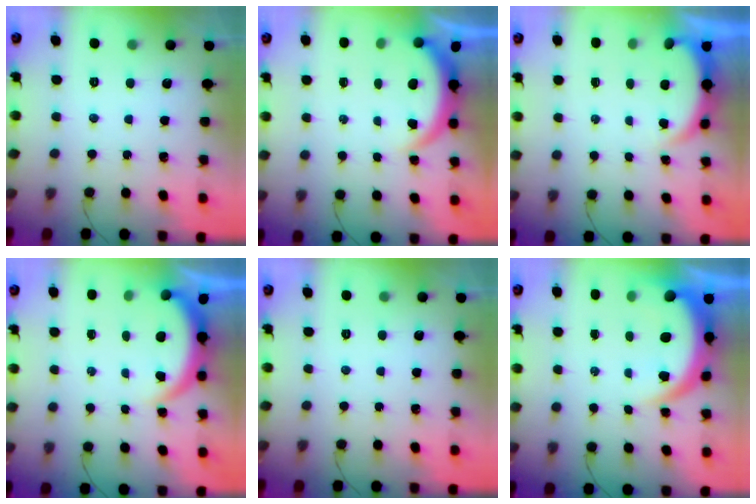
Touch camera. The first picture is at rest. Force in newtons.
{"total": 3.9, "press": 3.9, "slide": 0.2}
{"total": 2.8, "press": 2.7, "slide": 0.6}
{"total": 3.7, "press": 3.7, "slide": 0.1}
{"total": 0.0}
{"total": 8.6, "press": 8.5, "slide": 1.1}